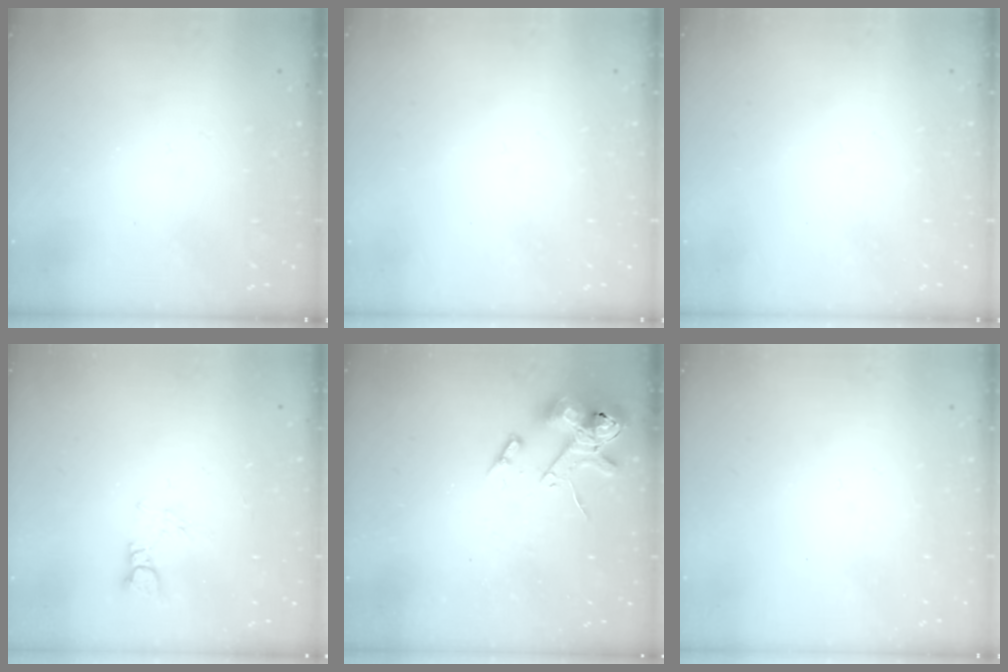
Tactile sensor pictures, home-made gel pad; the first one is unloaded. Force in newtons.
{"total": 0.0}
{"total": 0.0}
{"total": 3.5, "press": 3.4, "slide": 0.4}
{"total": 12.6, "press": 12.4, "slide": 2.1}
{"total": 0.0}